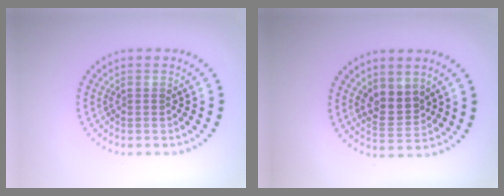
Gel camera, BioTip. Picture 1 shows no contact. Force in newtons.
{"total": 2.8, "press": 2.6, "slide": 1.0}